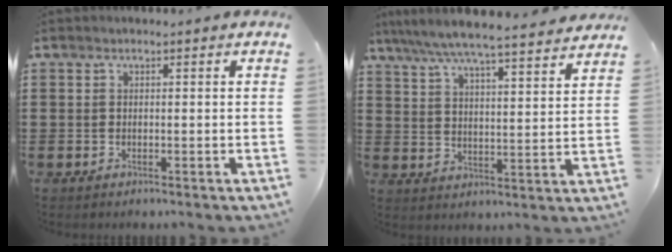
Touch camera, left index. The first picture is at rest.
{"total": 6.2, "force": [5.7, -0.5, 2.3], "torque": [-0.070, -0.041, 0.094]}